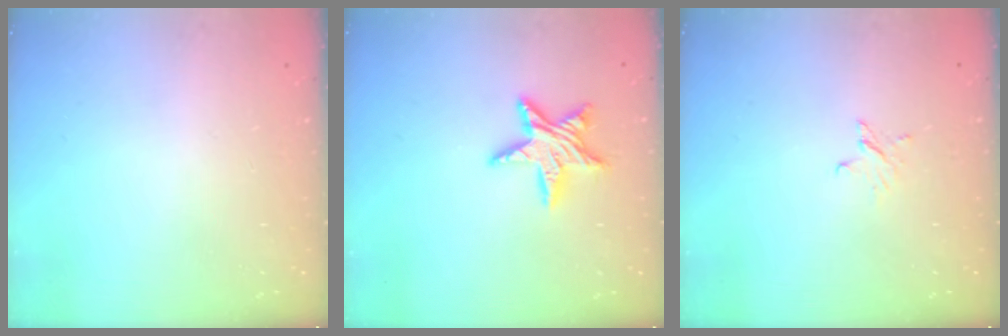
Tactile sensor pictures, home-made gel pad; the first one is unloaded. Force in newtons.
{"total": 10.5, "press": 10.5, "slide": 0.8}
{"total": 2.4, "press": 2.4, "slide": 0.2}